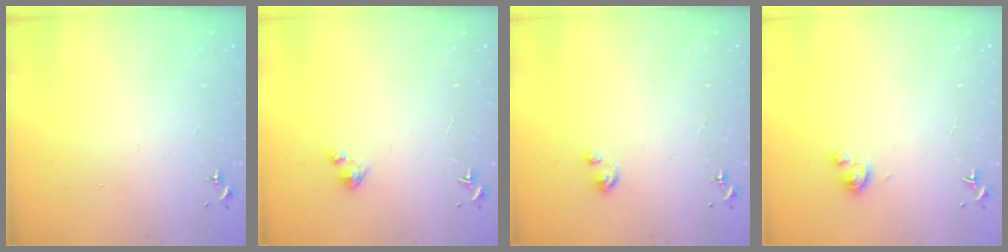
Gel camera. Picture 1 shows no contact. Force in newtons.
{"total": 3.5, "press": 3.5, "slide": 0.3}
{"total": 2.3, "press": 2.3, "slide": 0.3}
{"total": 2.8, "press": 2.8, "slide": 0.3}